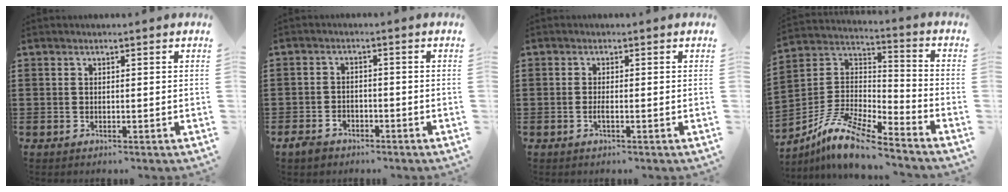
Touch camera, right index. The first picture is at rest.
{"total": 2.3, "force": [-1.9, 1.2, 0.6], "torque": [-0.021, 0.003, -0.043]}
{"total": 1.2, "force": [-0.5, 0.1, 1.1], "torque": [-0.028, -0.005, -0.012]}
{"total": 11.1, "force": [-9.1, 2.3, 5.9], "torque": [-0.137, 0.013, -0.187]}